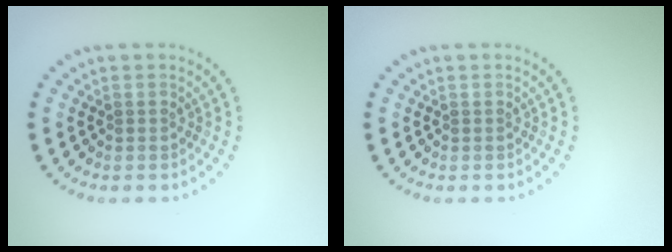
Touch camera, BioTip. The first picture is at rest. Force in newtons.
{"total": 0.0}